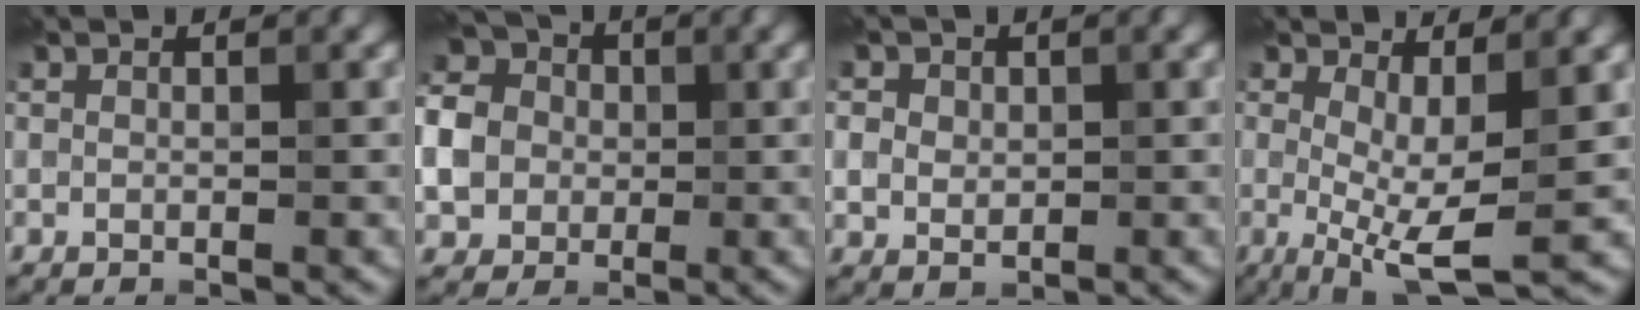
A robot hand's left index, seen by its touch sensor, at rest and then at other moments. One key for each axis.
{"total": 7.5, "fx": -0.6, "fy": 6.5, "fz": 3.7, "tx": -0.092, "ty": 0.007, "tz": -0.025}
{"total": 3.5, "fx": 1.2, "fy": 2.9, "fz": 1.6, "tx": -0.034, "ty": 0.009, "tz": 0.016}
{"total": 6.1, "fx": -0.1, "fy": 1.9, "fz": 5.8, "tx": -0.108, "ty": -0.012, "tz": -0.001}